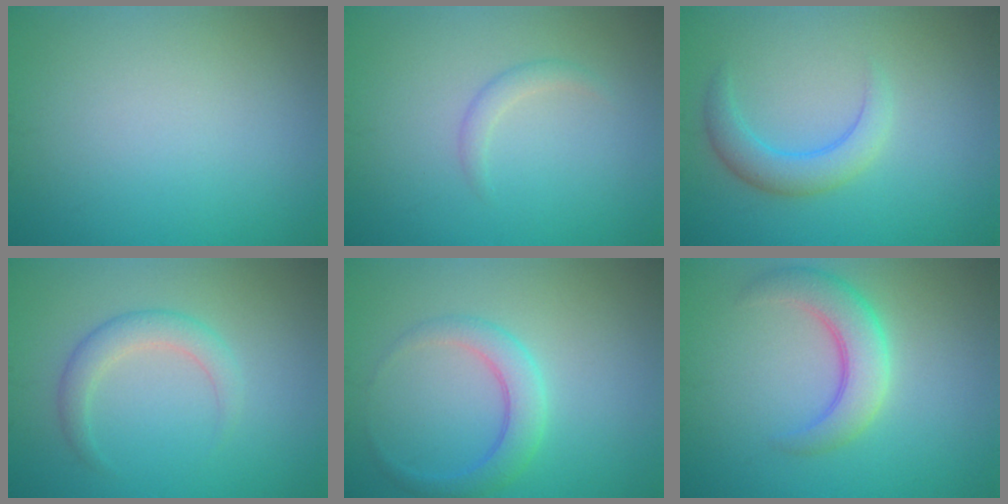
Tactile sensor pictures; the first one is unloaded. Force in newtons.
{"total": 1.2, "press": 1.2, "slide": 0.1}
{"total": 3.0, "press": 2.9, "slide": 0.2}
{"total": 2.5, "press": 2.5, "slide": 0.2}
{"total": 3.0, "press": 3.0, "slide": 0.1}
{"total": 4.4, "press": 4.4, "slide": 0.3}